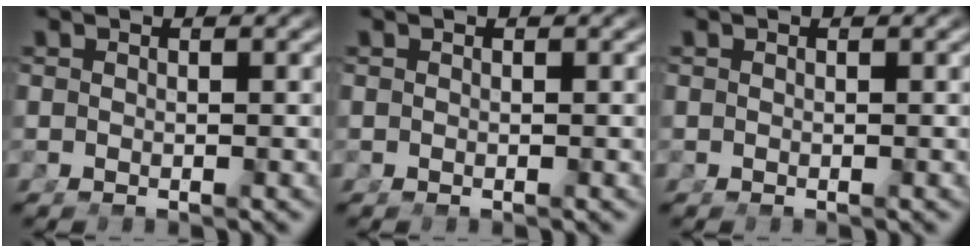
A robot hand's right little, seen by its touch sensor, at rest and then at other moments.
{"total": 0.0}
{"total": 0.0}